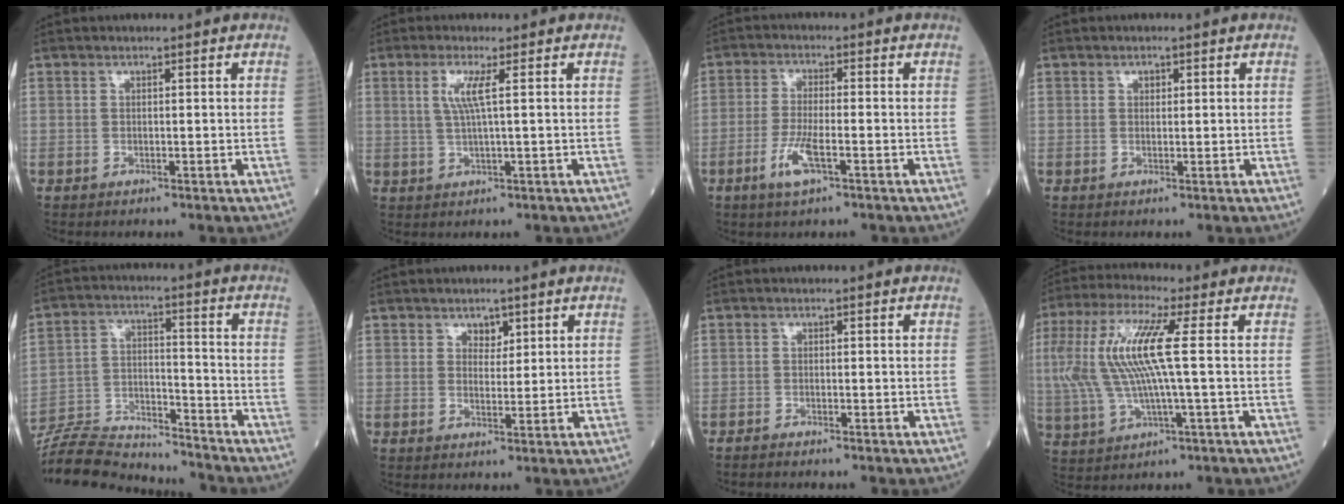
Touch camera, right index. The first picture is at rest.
{"total": 3.8, "force": [1.1, -0.3, 3.6], "torque": [-0.078, 0.001, 0.021]}
{"total": 5.4, "force": [-2.4, 0.9, 4.7], "torque": [-0.101, -0.007, -0.047]}
{"total": 0.8, "force": [0.4, 0.6, 0.5], "torque": [-0.007, -0.002, 0.006]}
{"total": 16.1, "force": [-15.6, 2.4, 2.9], "torque": [-0.057, 0.021, -0.258]}
{"total": 2.2, "force": [1.4, 1.4, 1.0], "torque": [-0.010, -0.002, 0.021]}
{"total": 1.3, "force": [-1.2, -0.1, 0.4], "torque": [-0.011, -0.001, -0.020]}
{"total": 14.2, "force": [1.6, 1.7, 14.0], "torque": [-0.317, 0.021, 0.029]}